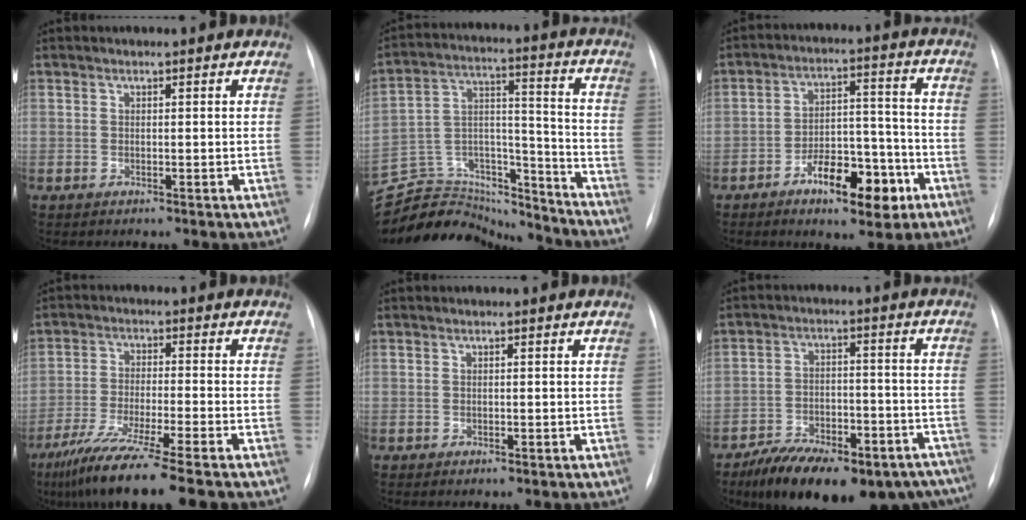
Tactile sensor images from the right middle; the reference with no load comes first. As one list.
[{"total": 19.4, "force": [-18.6, 5.0, 2.4], "torque": [-0.057, 0.063, -0.286]}, {"total": 10.9, "force": [-5.6, 4.5, 8.2], "torque": [-0.128, 0.023, -0.081]}, {"total": 12.3, "force": [-8.8, -0.5, 8.6], "torque": [-0.157, -0.041, -0.145]}, {"total": 0.5, "force": [-0.3, 0.1, 0.4], "torque": [-0.011, -0.003, -0.002]}, {"total": 22.0, "force": [-16.9, 8.7, 11.1], "torque": [-0.134, 0.022, -0.231]}]